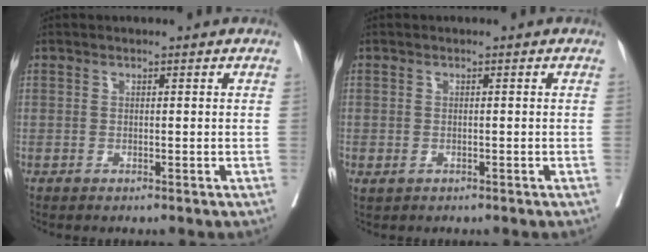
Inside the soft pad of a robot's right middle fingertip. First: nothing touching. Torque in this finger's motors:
{"motor_torque": [2.14, 0.00, 1.05, 0.21]}